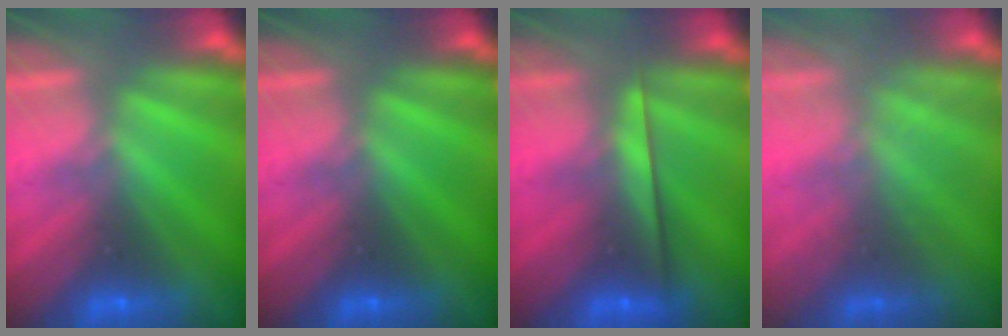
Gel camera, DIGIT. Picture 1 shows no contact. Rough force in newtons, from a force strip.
{"total": 0.0}
{"total": 2.2}
{"total": 1.8}